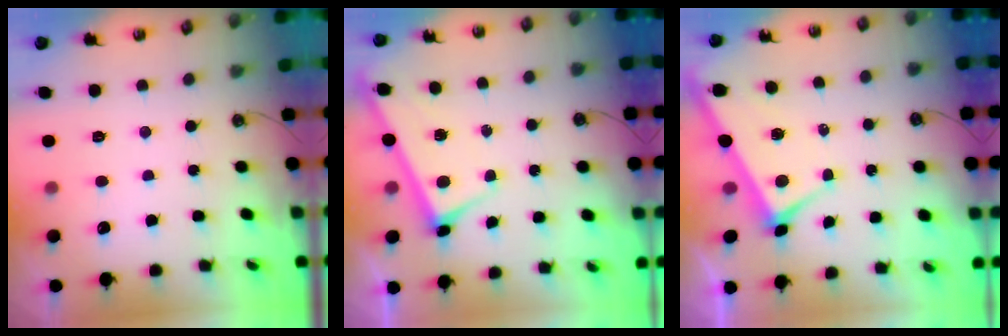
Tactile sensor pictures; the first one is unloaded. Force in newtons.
{"total": 2.9, "press": 2.9, "slide": 0.2}
{"total": 3.6, "press": 3.6, "slide": 0.6}